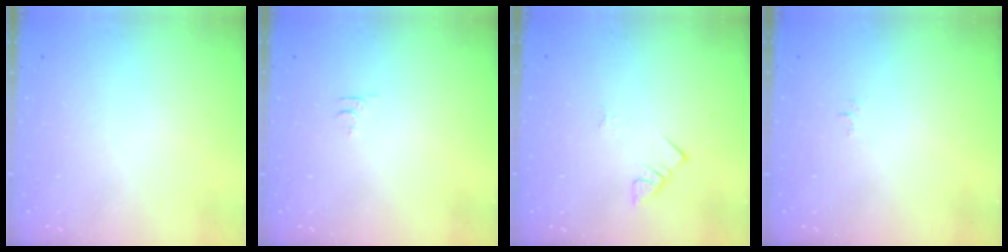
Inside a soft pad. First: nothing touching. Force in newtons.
{"total": 4.6, "press": 4.5, "slide": 0.7}
{"total": 3.1, "press": 3.1, "slide": 0.4}
{"total": 4.0, "press": 3.9, "slide": 0.3}